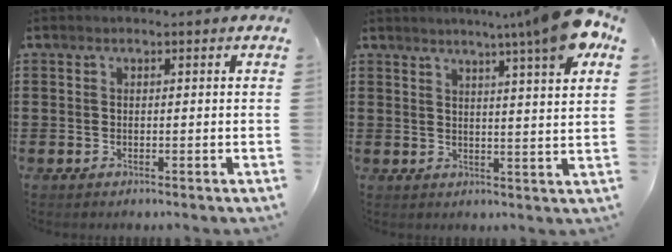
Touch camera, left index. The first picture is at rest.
{"total": 8.6, "force": [6.2, -0.7, 6.0], "torque": [-0.100, -0.028, 0.100]}